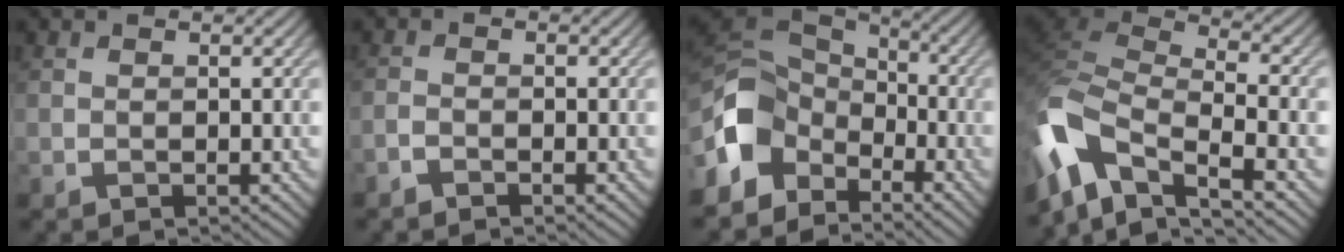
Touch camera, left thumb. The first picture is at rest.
{"total": 1.4, "force": [-1.3, 0.2, 0.5], "torque": [-0.011, 0.000, -0.033]}
{"total": 9.8, "force": [-4.2, 6.9, 5.5], "torque": [-0.133, -0.008, -0.099]}
{"total": 12.0, "force": [-6.8, 5.6, 8.1], "torque": [-0.207, -0.011, -0.137]}